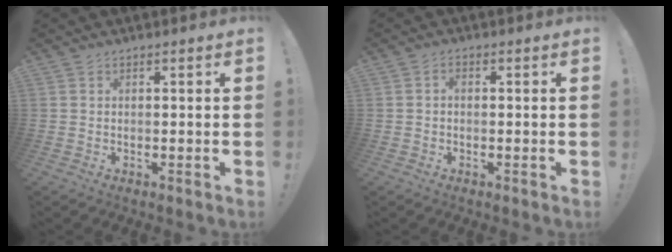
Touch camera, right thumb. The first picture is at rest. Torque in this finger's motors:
{"motor_torque": [-0.28, 0.05, -0.05, 0.13, 0.00]}